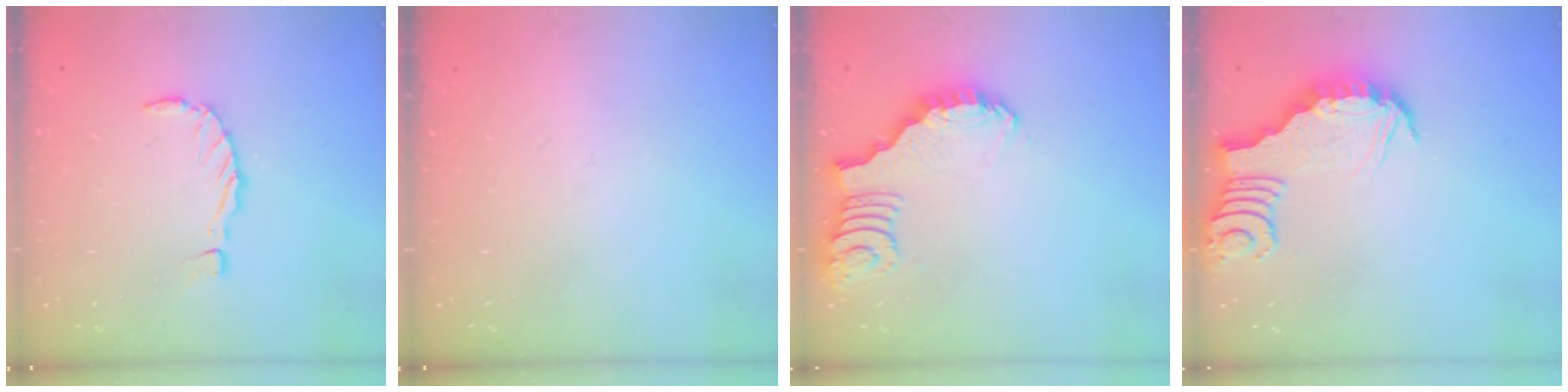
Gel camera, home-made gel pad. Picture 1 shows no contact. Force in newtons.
{"total": 0.0}
{"total": 2.9, "press": 2.9, "slide": 0.1}
{"total": 3.7, "press": 3.7, "slide": 0.1}